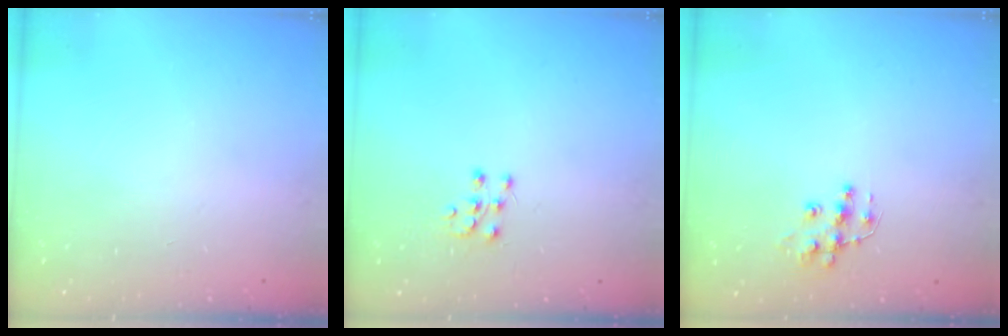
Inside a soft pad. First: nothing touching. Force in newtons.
{"total": 6.0, "press": 5.9, "slide": 0.4}
{"total": 9.8, "press": 9.7, "slide": 0.5}